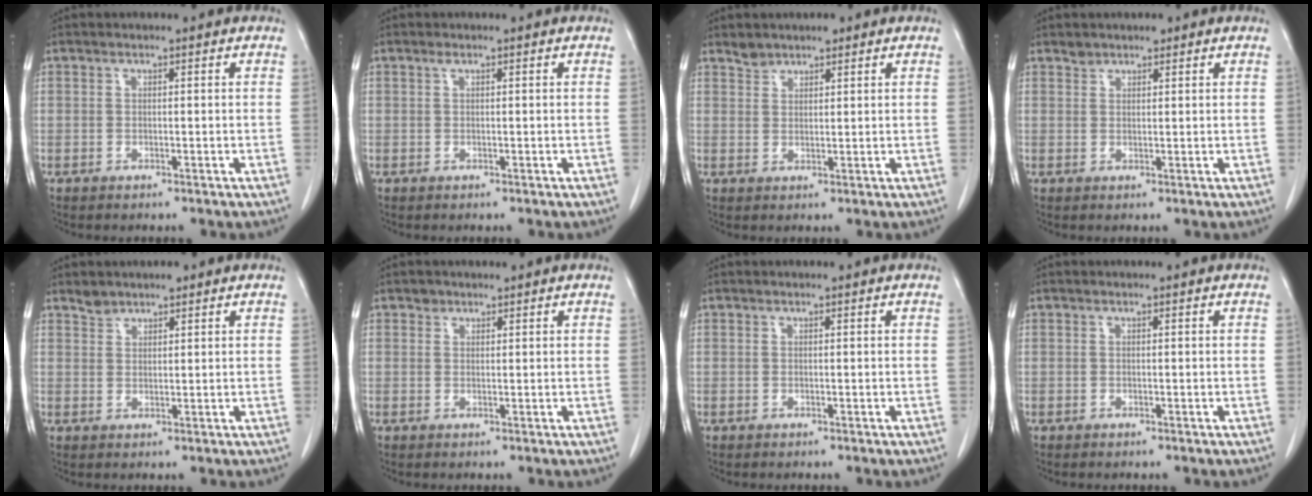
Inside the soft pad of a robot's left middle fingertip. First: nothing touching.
{"total": 0.6, "force": [0.4, 0.2, 0.4], "torque": [-0.010, 0.004, 0.007]}
{"total": 2.2, "force": [1.9, 1.1, 0.2], "torque": [-0.001, 0.005, 0.031]}
{"total": 1.4, "force": [1.1, 0.8, 0.1], "torque": [0.003, 0.000, 0.016]}
{"total": 2.2, "force": [1.9, 1.0, 0.5], "torque": [-0.007, 0.005, 0.033]}
{"total": 1.1, "force": [0.8, 0.7, 0.0], "torque": [0.005, -0.001, 0.009]}
{"total": 0.0}
{"total": 0.0}